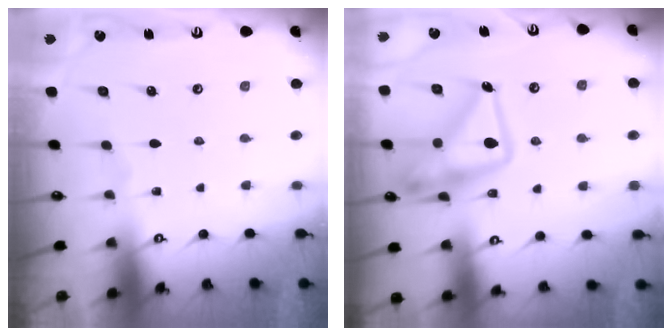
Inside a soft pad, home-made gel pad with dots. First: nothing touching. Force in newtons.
{"total": 18.0, "press": 17.9, "slide": 1.6}